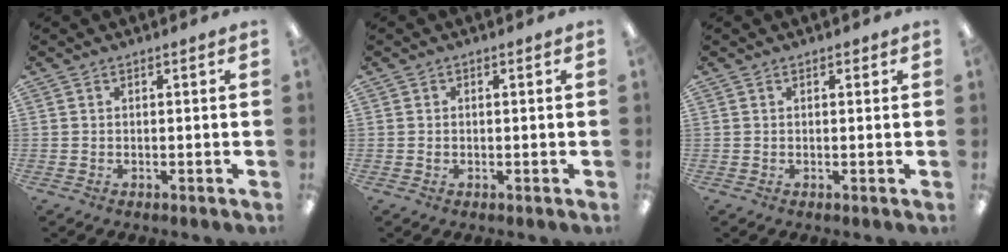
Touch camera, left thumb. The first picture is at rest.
{"total": 0.6, "force": [-0.1, 0.6, 0.1], "torque": [-0.003, 0.005, -0.004]}
{"total": 0.8, "force": [0.4, 0.6, 0.3], "torque": [0.002, 0.000, 0.005]}